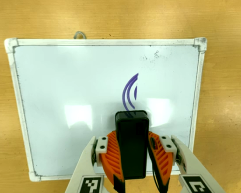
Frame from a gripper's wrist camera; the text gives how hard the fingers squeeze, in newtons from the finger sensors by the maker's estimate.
{"total": 6.4, "left": 6.1, "right": 6.7}